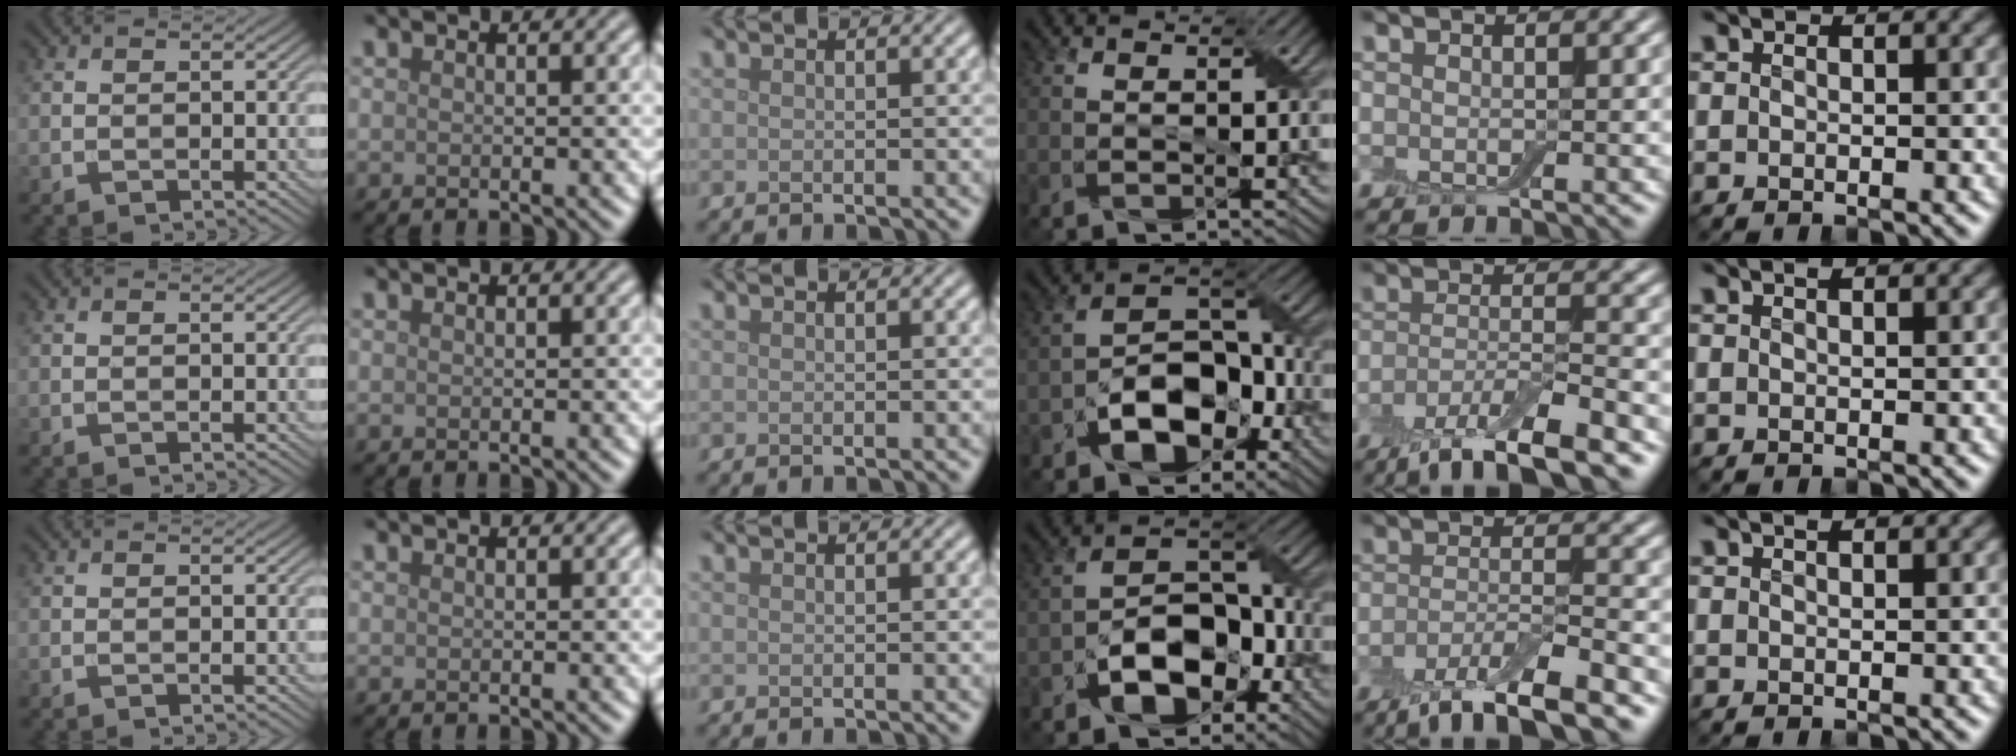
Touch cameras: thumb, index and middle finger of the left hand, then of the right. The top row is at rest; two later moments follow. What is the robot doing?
{"motion": "peel", "object": "bubble wrap"}